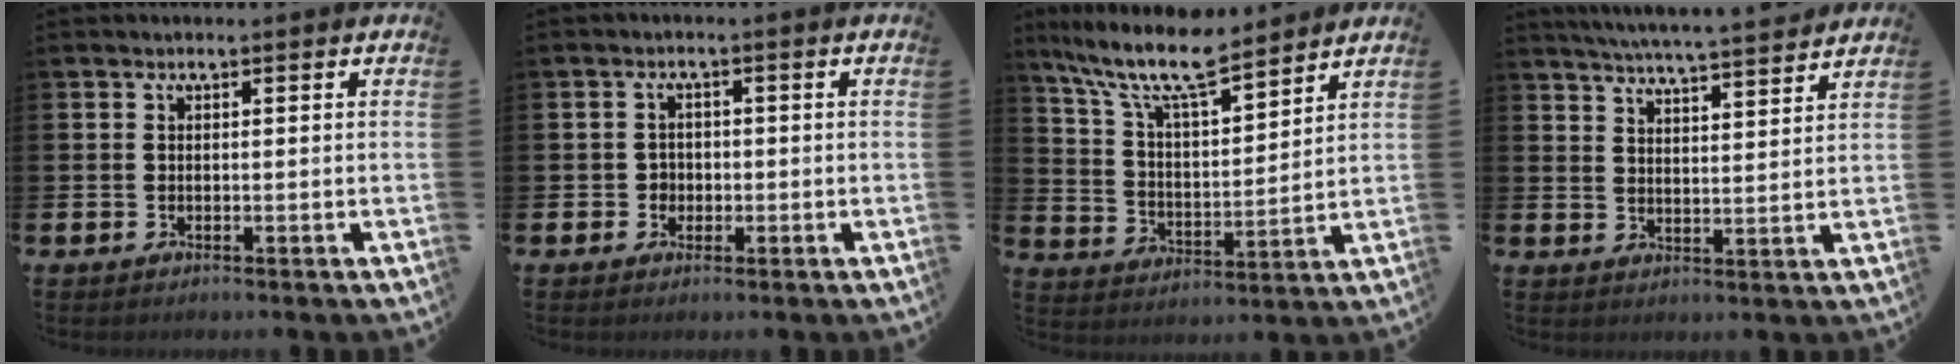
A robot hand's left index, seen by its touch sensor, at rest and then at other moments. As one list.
[{"total": 1.9, "force": [-0.4, 1.8, 0.3], "torque": [0.003, 0.001, -0.015]}, {"total": 10.7, "force": [9.1, 2.0, 5.2], "torque": [-0.126, -0.050, 0.158]}, {"total": 5.8, "force": [5.7, -0.4, 1.1], "torque": [-0.032, -0.042, 0.099]}]